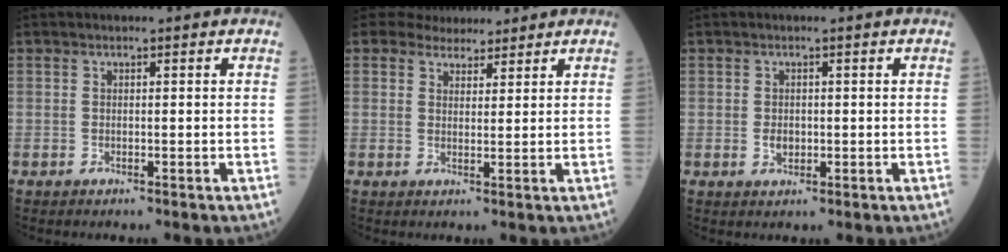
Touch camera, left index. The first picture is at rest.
{"total": 4.7, "force": [4.2, 2.0, 0.7], "torque": [-0.007, 0.011, 0.064]}
{"total": 1.6, "force": [-0.2, 1.2, 1.0], "torque": [-0.021, 0.000, 0.002]}